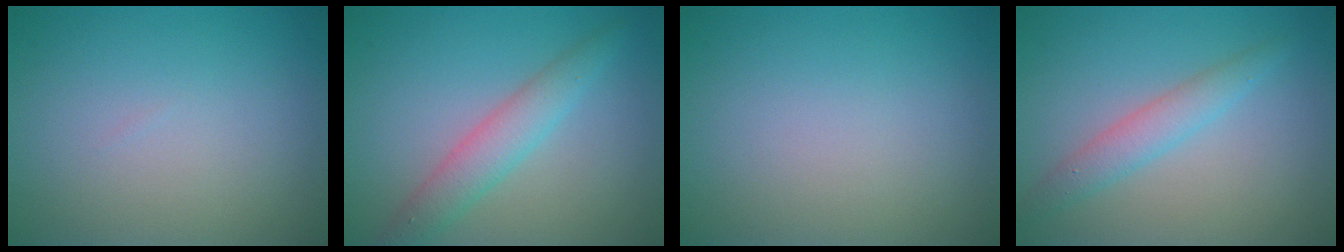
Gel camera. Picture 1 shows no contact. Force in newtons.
{"total": 3.3, "press": 3.3, "slide": 0.0}
{"total": 0.0}
{"total": 2.5, "press": 2.5, "slide": 0.0}